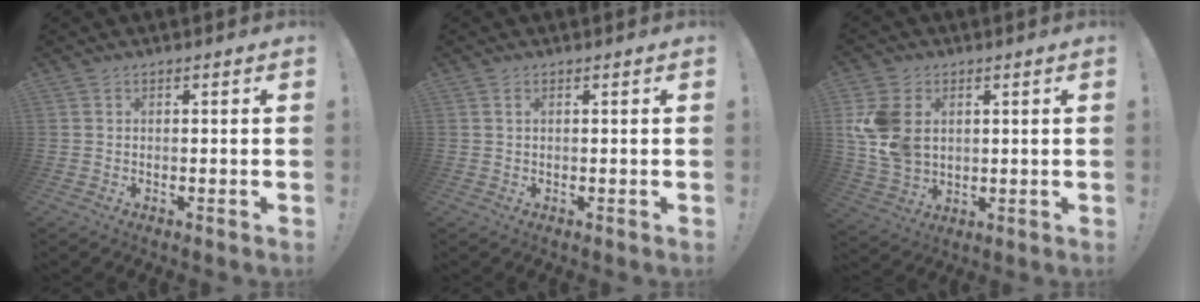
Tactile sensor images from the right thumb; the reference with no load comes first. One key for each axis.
{"total": 0.7, "fx": 0.2, "fy": 0.2, "fz": 0.6, "tx": -0.013, "ty": 0.001, "tz": 0.004}
{"total": 12.6, "fx": 2.8, "fy": 9.7, "fz": 7.6, "tx": -0.155, "ty": -0.005, "tz": 0.057}